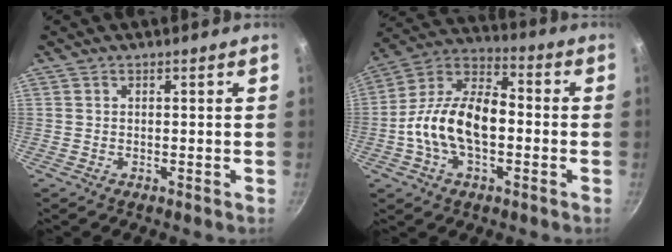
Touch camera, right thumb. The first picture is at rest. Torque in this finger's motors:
{"motor_torque": [0.46, 0.56, 1.04, -0.93, 0.23]}